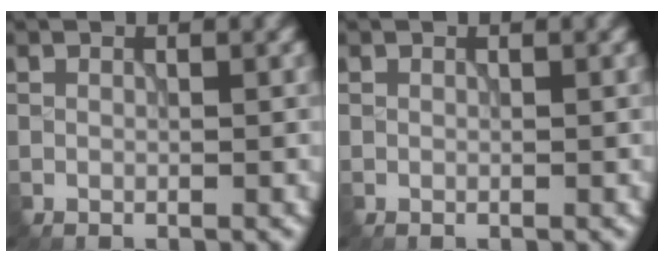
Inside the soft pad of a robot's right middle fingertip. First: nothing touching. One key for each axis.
{"total": 0.0}